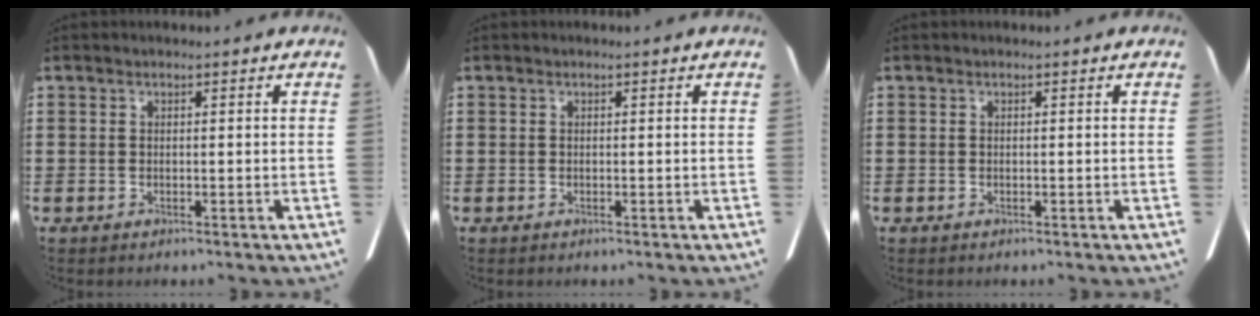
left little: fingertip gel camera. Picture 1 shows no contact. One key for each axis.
{"total": 0.0}
{"total": 0.0}